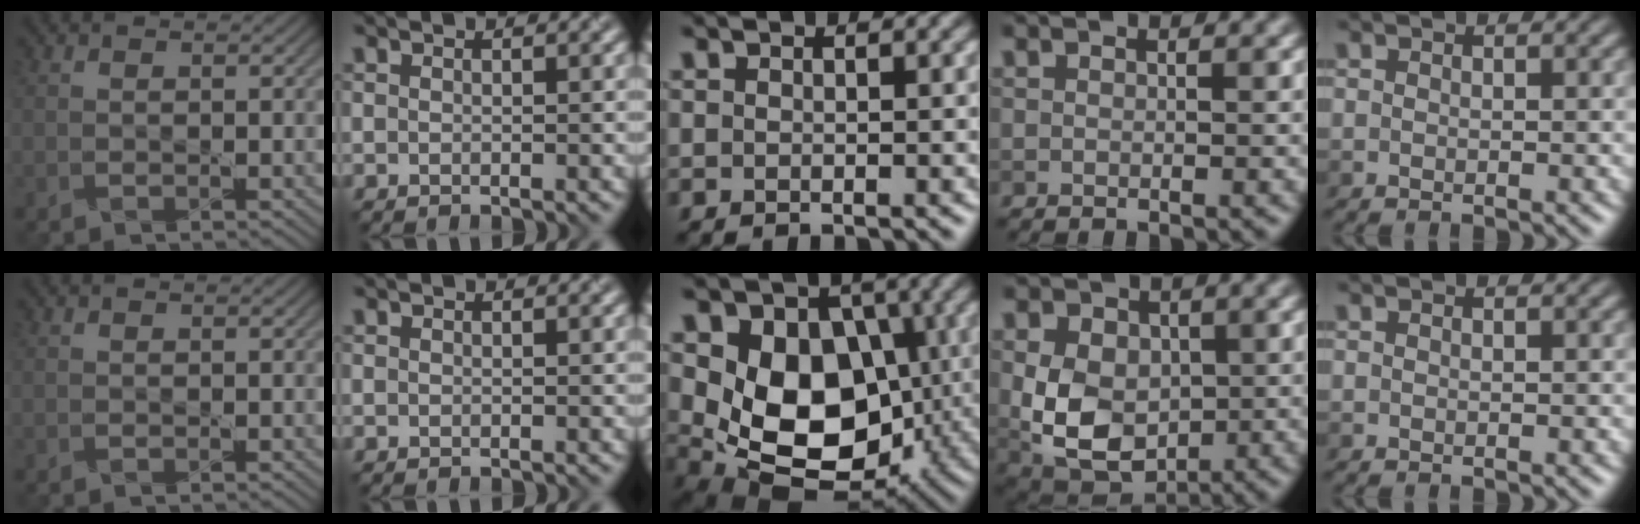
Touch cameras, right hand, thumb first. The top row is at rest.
{"middle": {"total": 12.2, "force": [-0.2, 8.9, 8.4], "torque": [-0.118, -0.018, -0.008]}, "ring": {"total": 8.1, "force": [-0.4, 5.9, 5.6], "torque": [-0.118, -0.012, -0.006]}}